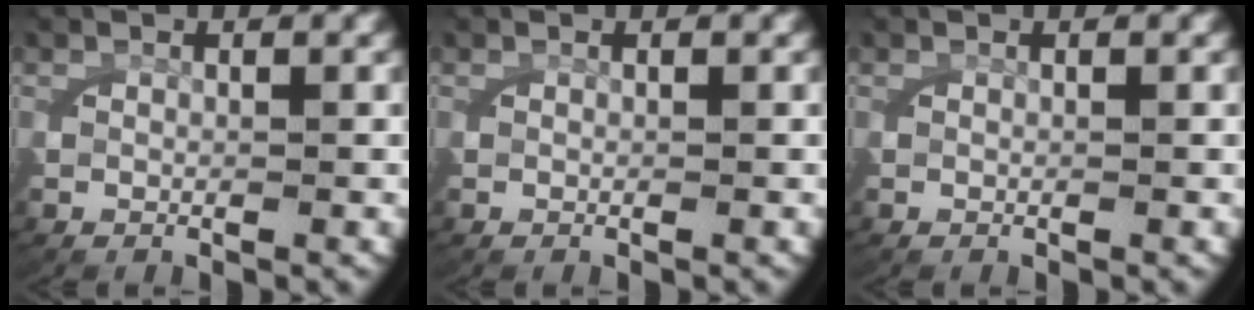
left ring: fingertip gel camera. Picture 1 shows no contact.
{"total": 0.0}
{"total": 0.0}